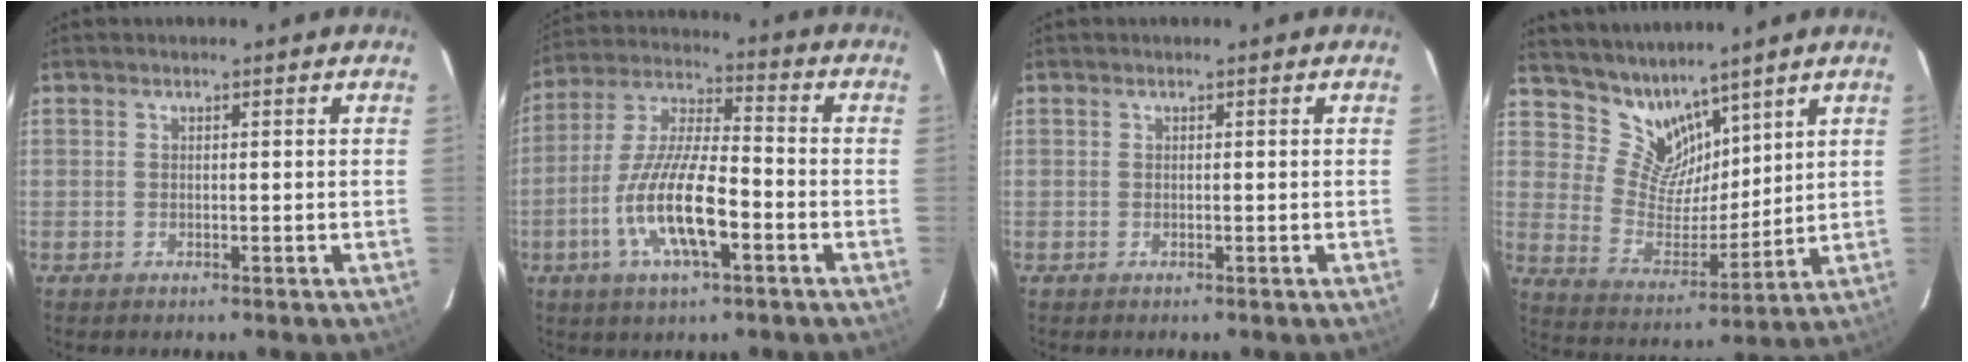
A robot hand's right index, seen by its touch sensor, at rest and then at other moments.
{"total": 14.3, "force": [-5.3, 3.8, 12.8], "torque": [-0.263, -0.006, -0.102]}
{"total": 0.0}
{"total": 9.4, "force": [8.0, 4.5, 2.0], "torque": [-0.033, -0.005, 0.161]}